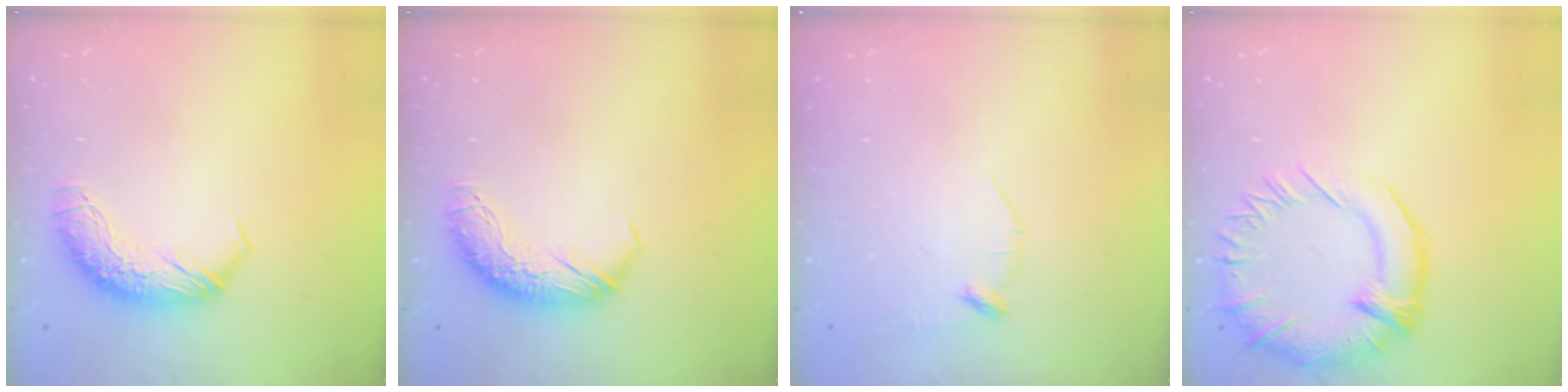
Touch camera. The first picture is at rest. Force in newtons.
{"total": 0.0}
{"total": 8.0, "press": 8.0, "slide": 0.8}
{"total": 7.3, "press": 6.7, "slide": 2.9}